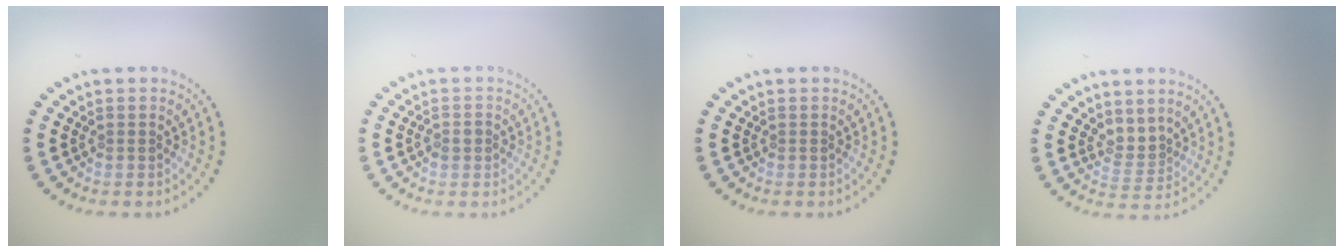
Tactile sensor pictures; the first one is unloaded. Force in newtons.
{"total": 1.1, "press": 1.1, "slide": 0.1}
{"total": 0.0}
{"total": 1.8, "press": 1.1, "slide": 1.4}